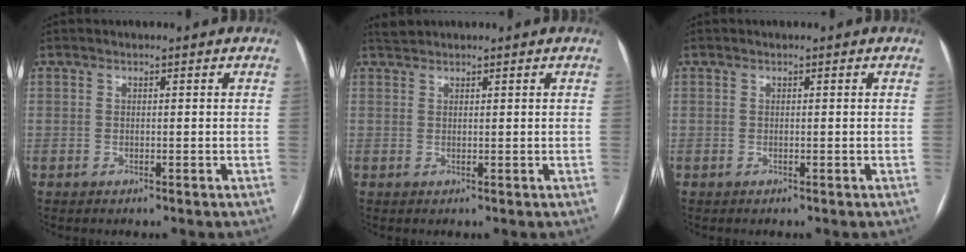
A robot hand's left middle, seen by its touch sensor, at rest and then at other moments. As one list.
[{"total": 1.2, "force": [1.2, 0.1, 0.0], "torque": [-0.006, 0.012, 0.029]}, {"total": 0.0}]